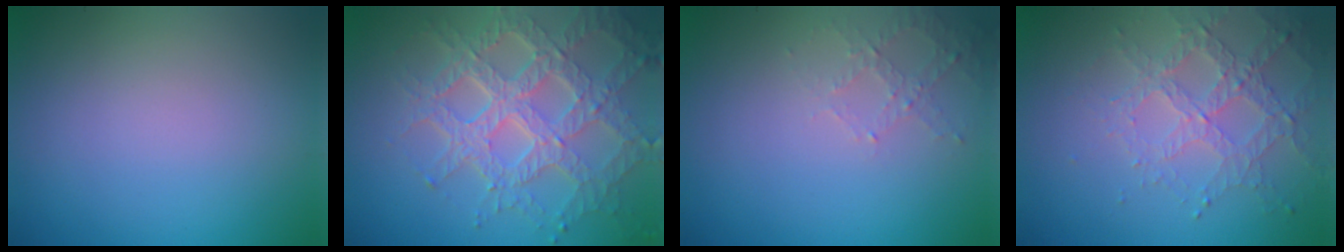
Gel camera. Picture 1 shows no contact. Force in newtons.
{"total": 8.0, "press": 5.8, "slide": 5.5}
{"total": 1.8, "press": 1.7, "slide": 0.5}
{"total": 3.1, "press": 2.9, "slide": 1.1}